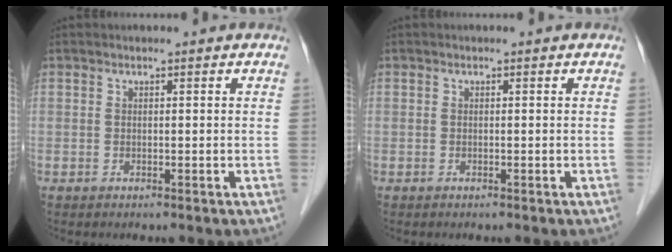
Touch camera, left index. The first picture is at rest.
{"total": 0.0}